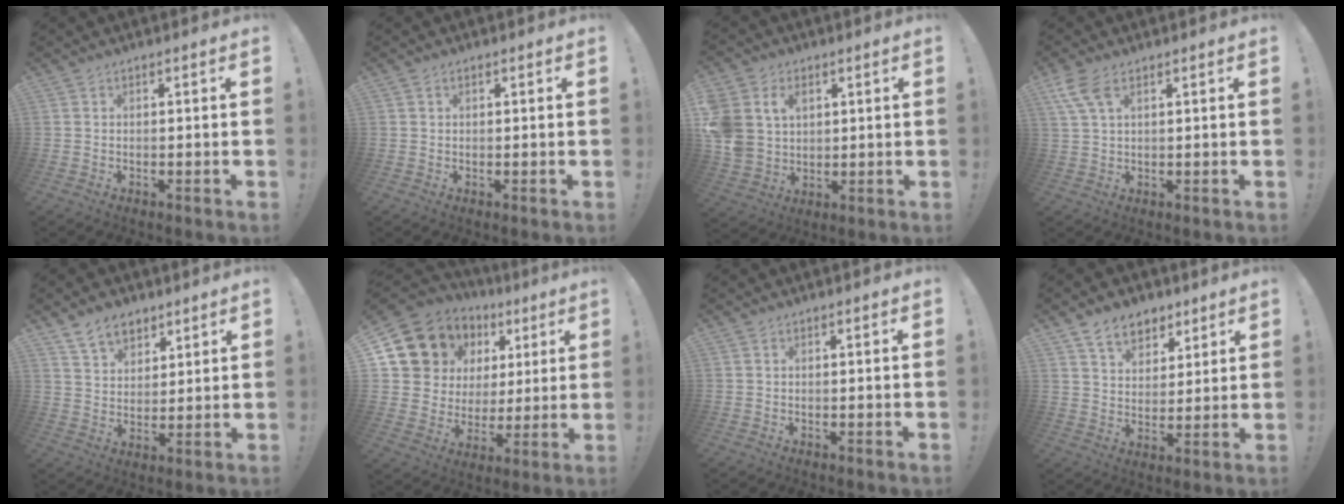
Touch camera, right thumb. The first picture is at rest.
{"total": 0.6, "force": [0.3, 0.5, 0.2], "torque": [-0.011, 0.004, 0.008]}
{"total": 11.4, "force": [3.9, 9.2, 5.5], "torque": [-0.118, -0.014, 0.080]}
{"total": 6.9, "force": [3.5, 3.1, 5.1], "torque": [-0.113, -0.002, 0.069]}
{"total": 9.1, "force": [6.3, 5.8, 3.2], "torque": [-0.050, -0.034, 0.122]}
{"total": 11.4, "force": [6.6, 8.8, 2.7], "torque": [-0.054, -0.051, 0.140]}
{"total": 0.0}
{"total": 9.8, "force": [6.5, 6.4, 3.4], "torque": [-0.050, -0.036, 0.125]}